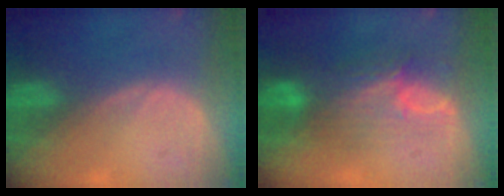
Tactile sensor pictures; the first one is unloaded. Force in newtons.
{"total": 7.7, "press": 7.5, "slide": 1.7}